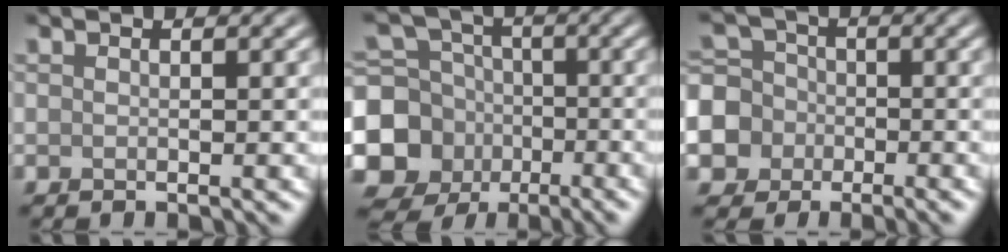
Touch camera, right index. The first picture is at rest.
{"total": 11.7, "force": [-3.8, 10.5, 3.3], "torque": [-0.084, -0.026, -0.092]}
{"total": 9.7, "force": [-4.2, 8.5, 2.1], "torque": [-0.063, -0.019, -0.100]}